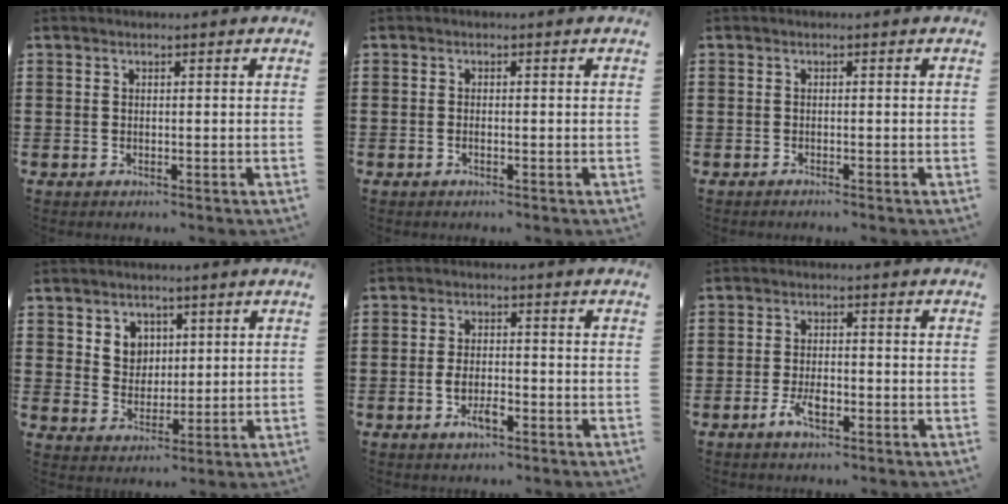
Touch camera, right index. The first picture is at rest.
{"total": 0.5, "force": [-0.3, -0.1, 0.4], "torque": [-0.009, -0.007, -0.002]}
{"total": 0.6, "force": [-0.6, 0.0, 0.1], "torque": [-0.004, -0.002, -0.011]}
{"total": 4.6, "force": [2.2, 4.0, 1.0], "torque": [-0.030, 0.009, 0.038]}
{"total": 3.7, "force": [-1.4, 1.6, 3.0], "torque": [-0.060, 0.003, -0.028]}
{"total": 3.6, "force": [-1.7, 1.5, 2.8], "torque": [-0.062, 0.000, -0.034]}